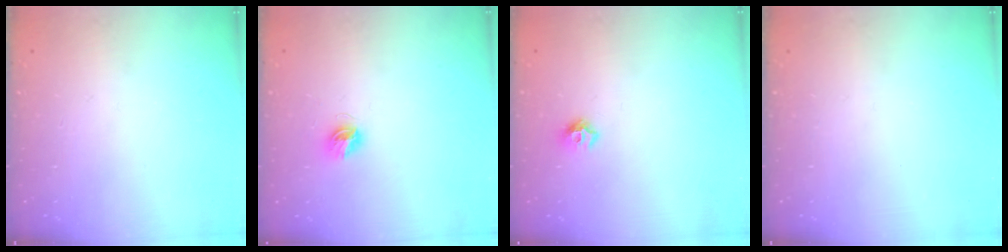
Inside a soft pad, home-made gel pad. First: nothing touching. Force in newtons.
{"total": 4.6, "press": 4.6, "slide": 0.6}
{"total": 7.2, "press": 7.2, "slide": 0.7}
{"total": 0.0}